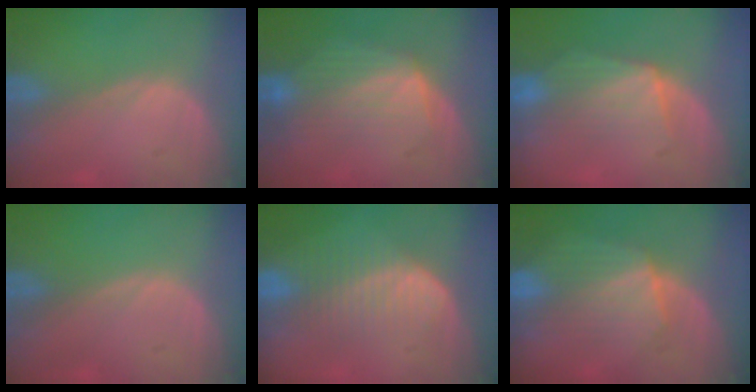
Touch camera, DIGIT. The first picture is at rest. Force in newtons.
{"total": 6.9, "press": 6.8, "slide": 0.5}
{"total": 7.0, "press": 6.6, "slide": 2.3}
{"total": 0.0}
{"total": 6.9, "press": 6.8, "slide": 1.4}
{"total": 7.3, "press": 7.3, "slide": 0.2}